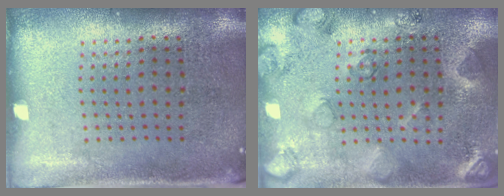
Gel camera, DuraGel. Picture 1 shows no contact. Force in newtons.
{"total": 2.1, "press": 2.1, "slide": 0.5}